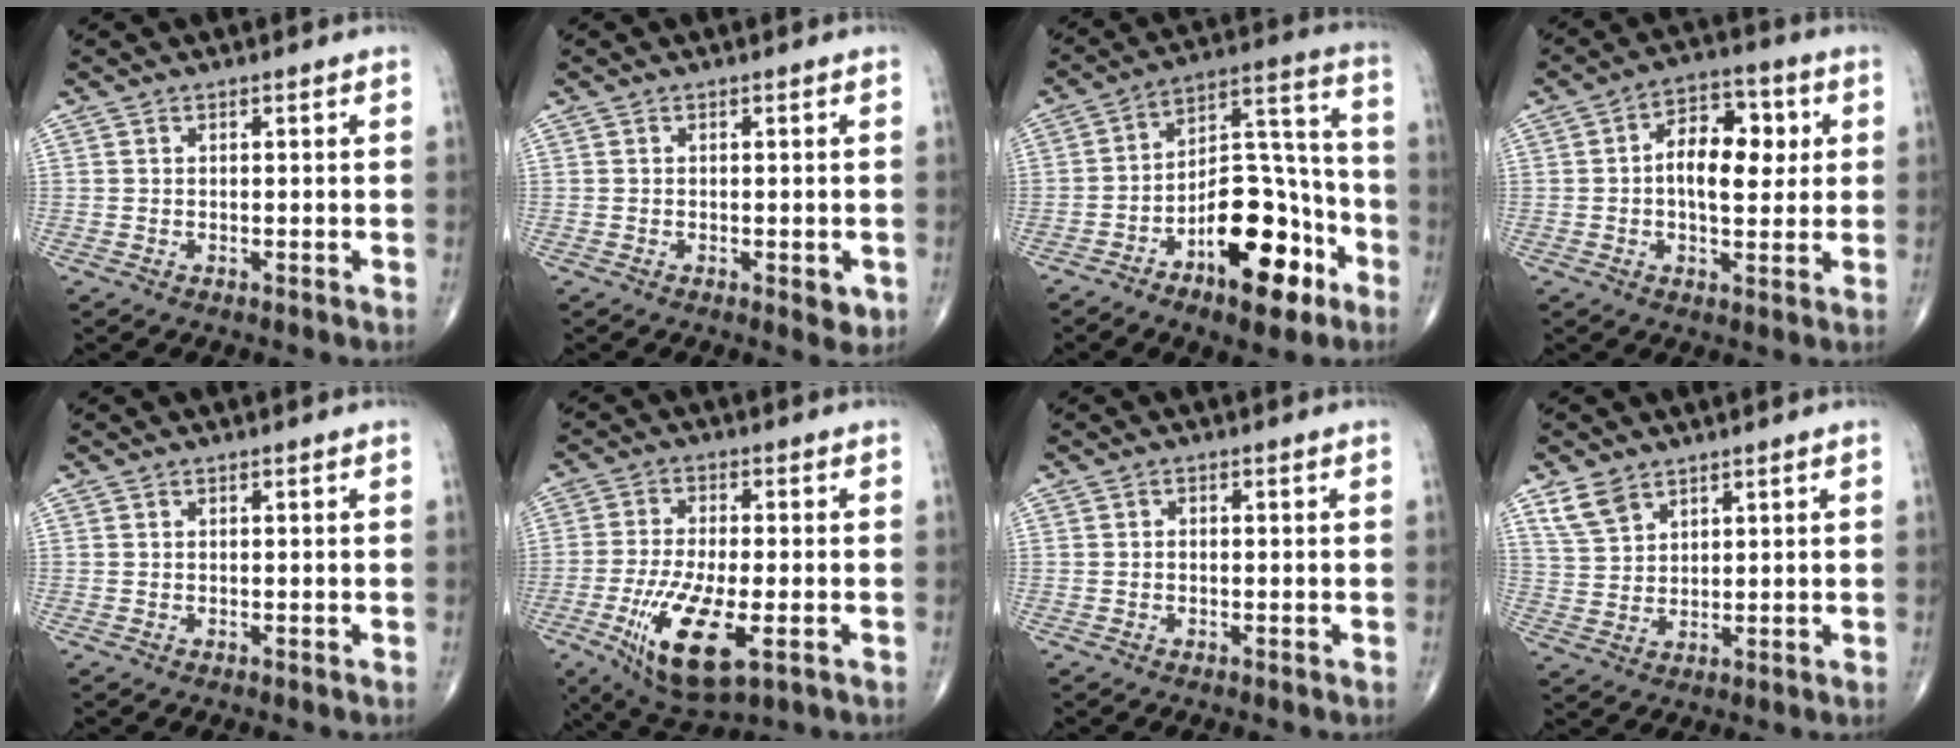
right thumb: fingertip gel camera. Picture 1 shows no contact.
{"total": 2.6, "force": [-0.8, 1.1, 2.3], "torque": [-0.019, -0.004, -0.008]}
{"total": 19.4, "force": [-9.1, 9.1, 14.6], "torque": [-0.186, 0.077, -0.137]}
{"total": 11.3, "force": [1.4, 6.5, 9.1], "torque": [-0.117, 0.015, 0.017]}
{"total": 0.0}
{"total": 14.5, "force": [-4.9, 5.0, 12.6], "torque": [-0.250, -0.012, -0.076]}
{"total": 0.6, "force": [-0.2, 0.4, 0.3], "torque": [-0.004, 0.002, -0.008]}
{"total": 5.3, "force": [3.6, 3.1, 2.3], "torque": [-0.034, -0.014, 0.080]}